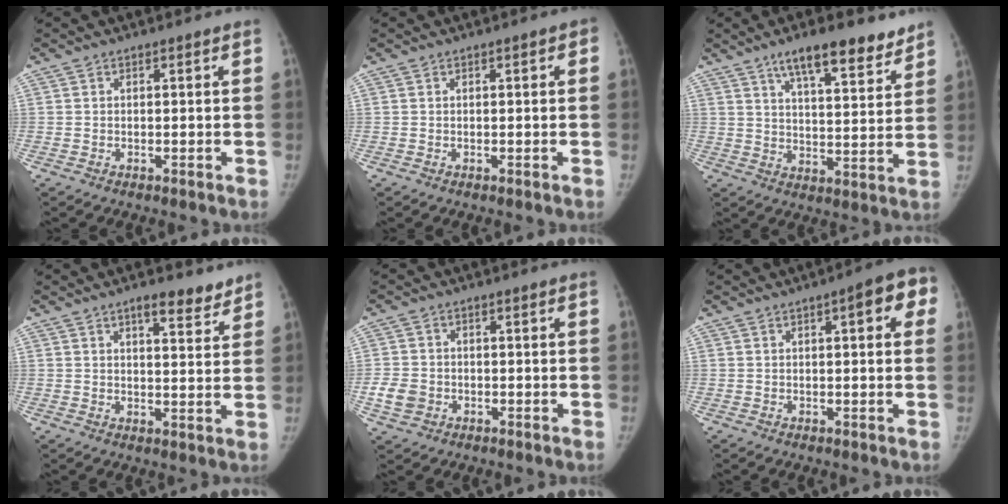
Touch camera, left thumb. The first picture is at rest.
{"total": 1.0, "force": [0.2, 0.4, 0.9], "torque": [-0.007, 0.003, 0.001]}
{"total": 13.3, "force": [9.5, 3.8, 8.5], "torque": [-0.099, -0.048, 0.148]}
{"total": 6.2, "force": [4.6, 2.0, 3.6], "torque": [-0.029, -0.029, 0.064]}
{"total": 4.4, "force": [-1.4, 3.7, 1.9], "torque": [-0.029, 0.008, -0.022]}
{"total": 7.6, "force": [2.4, 2.4, 6.8], "torque": [-0.063, 0.008, 0.020]}